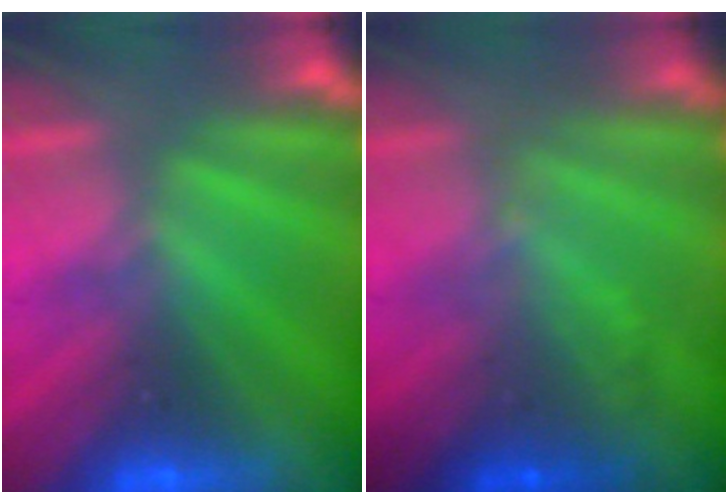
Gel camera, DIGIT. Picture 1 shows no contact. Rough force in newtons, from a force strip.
{"total": 2.0}